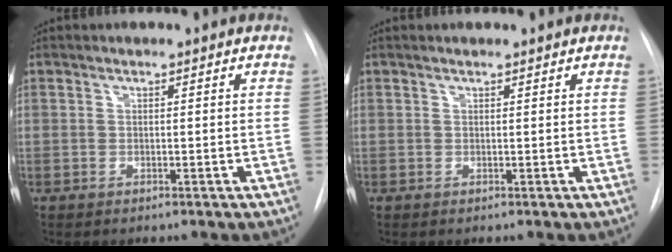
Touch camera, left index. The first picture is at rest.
{"total": 1.4, "force": [1.4, 0.1, 0.4], "torque": [-0.007, 0.017, 0.020]}